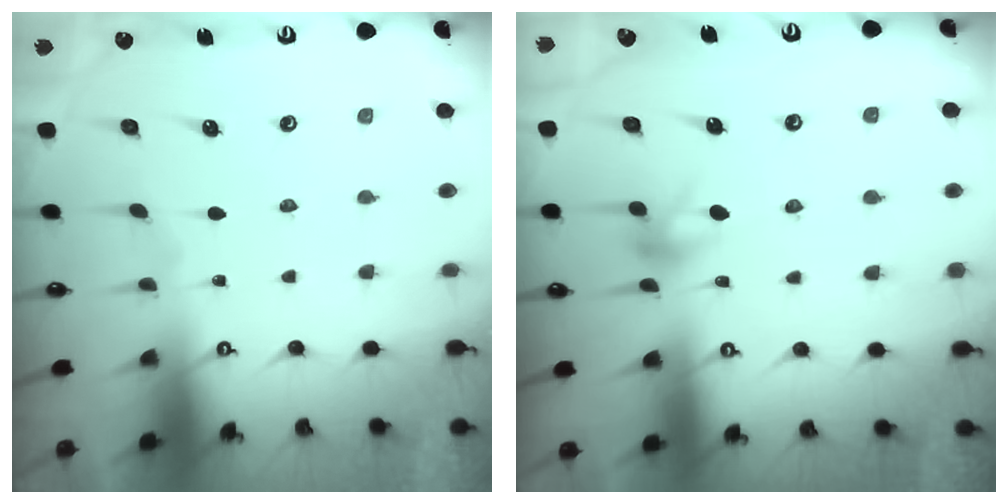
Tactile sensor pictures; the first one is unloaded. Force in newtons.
{"total": 5.5, "press": 5.4, "slide": 1.1}